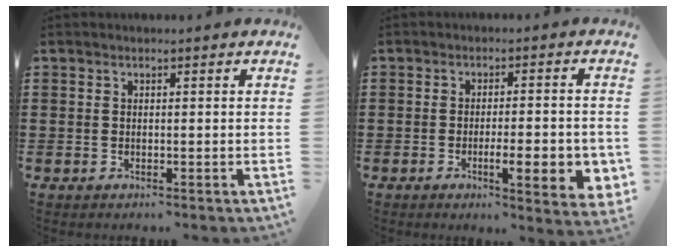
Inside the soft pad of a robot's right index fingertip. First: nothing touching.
{"total": 7.3, "force": [-1.9, 1.7, 6.8], "torque": [-0.092, -0.009, -0.030]}